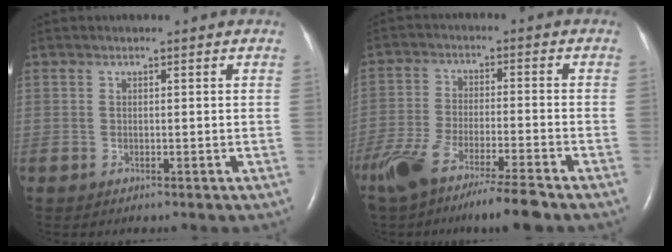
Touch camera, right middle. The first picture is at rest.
{"total": 13.1, "force": [-10.0, 0.6, 8.3], "torque": [-0.159, -0.035, -0.173]}